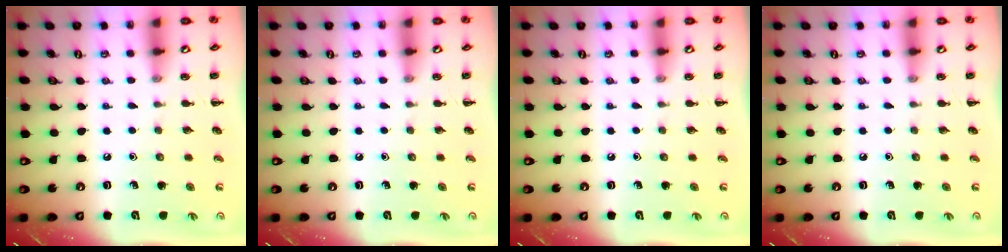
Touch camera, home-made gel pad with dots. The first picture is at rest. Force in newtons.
{"total": 0.0}
{"total": 0.0}
{"total": 0.0}